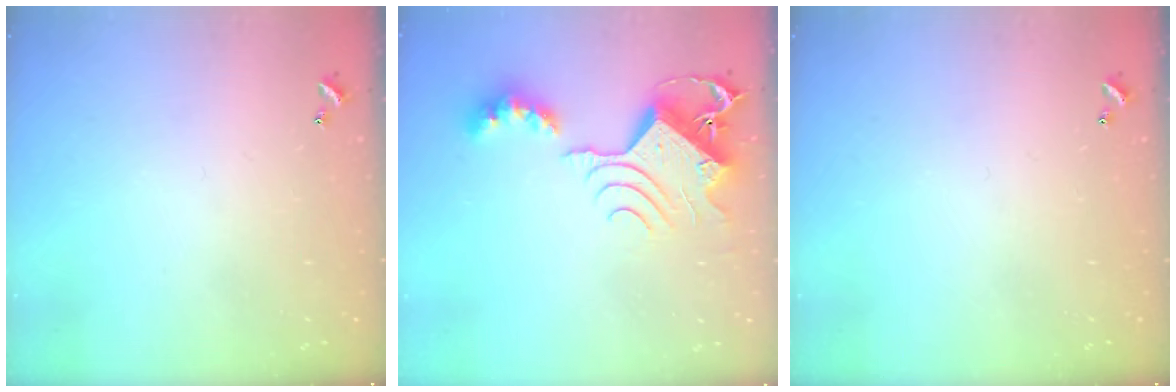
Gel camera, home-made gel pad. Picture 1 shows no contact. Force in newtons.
{"total": 11.3, "press": 11.2, "slide": 1.0}
{"total": 0.0}